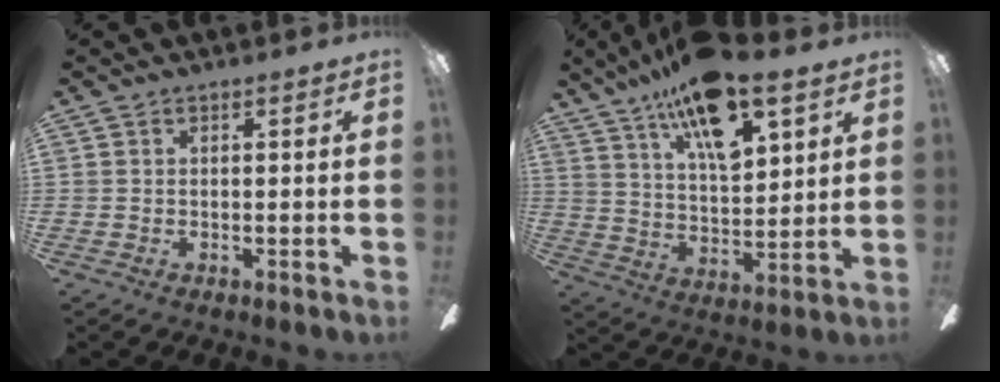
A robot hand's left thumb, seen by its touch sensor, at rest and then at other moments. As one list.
[{"total": 16.5, "force": [11.5, 5.5, 10.4], "torque": [-0.187, -0.051, 0.194]}]